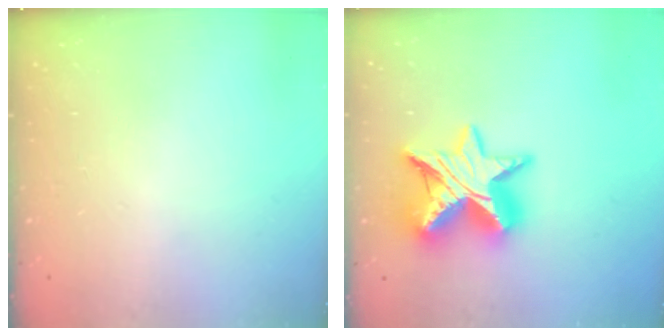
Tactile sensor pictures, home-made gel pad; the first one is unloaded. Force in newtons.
{"total": 16.4, "press": 16.3, "slide": 1.3}